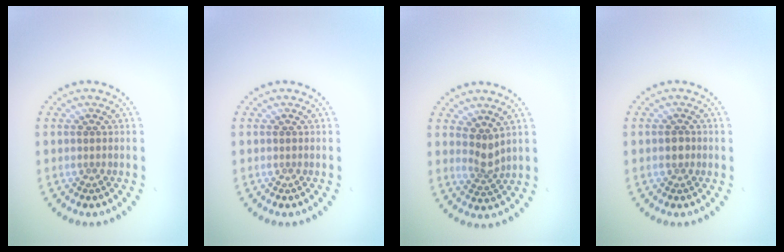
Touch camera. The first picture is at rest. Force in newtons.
{"total": 0.0}
{"total": 1.9, "press": 1.4, "slide": 1.3}
{"total": 1.0, "press": 1.0, "slide": 0.4}